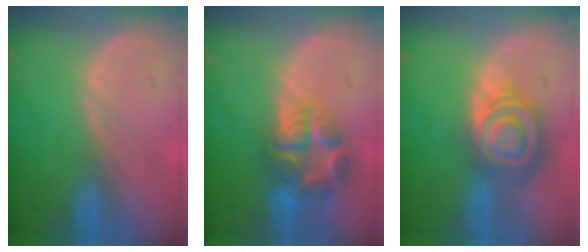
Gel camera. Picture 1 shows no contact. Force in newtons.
{"total": 6.9, "press": 6.5, "slide": 2.2}
{"total": 8.5, "press": 7.3, "slide": 4.4}